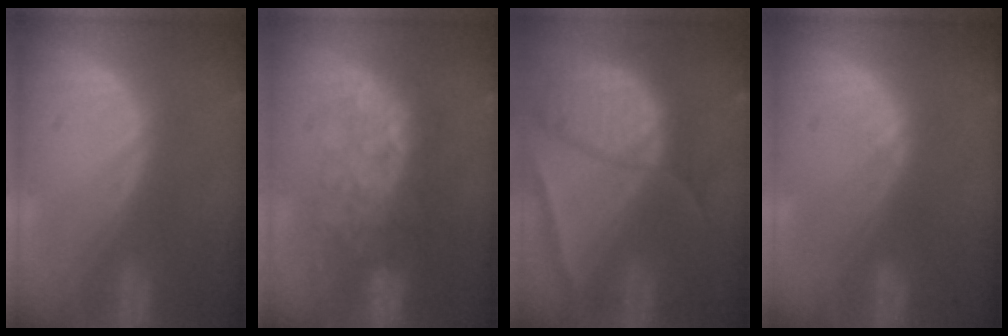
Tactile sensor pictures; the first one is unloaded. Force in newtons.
{"total": 8.7, "press": 8.3, "slide": 2.5}
{"total": 10.7, "press": 8.9, "slide": 5.9}
{"total": 0.9, "press": 0.9, "slide": 0.3}